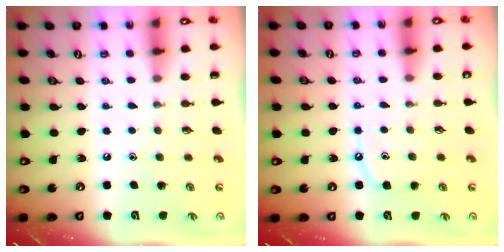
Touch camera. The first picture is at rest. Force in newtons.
{"total": 5.5, "press": 5.5, "slide": 0.5}